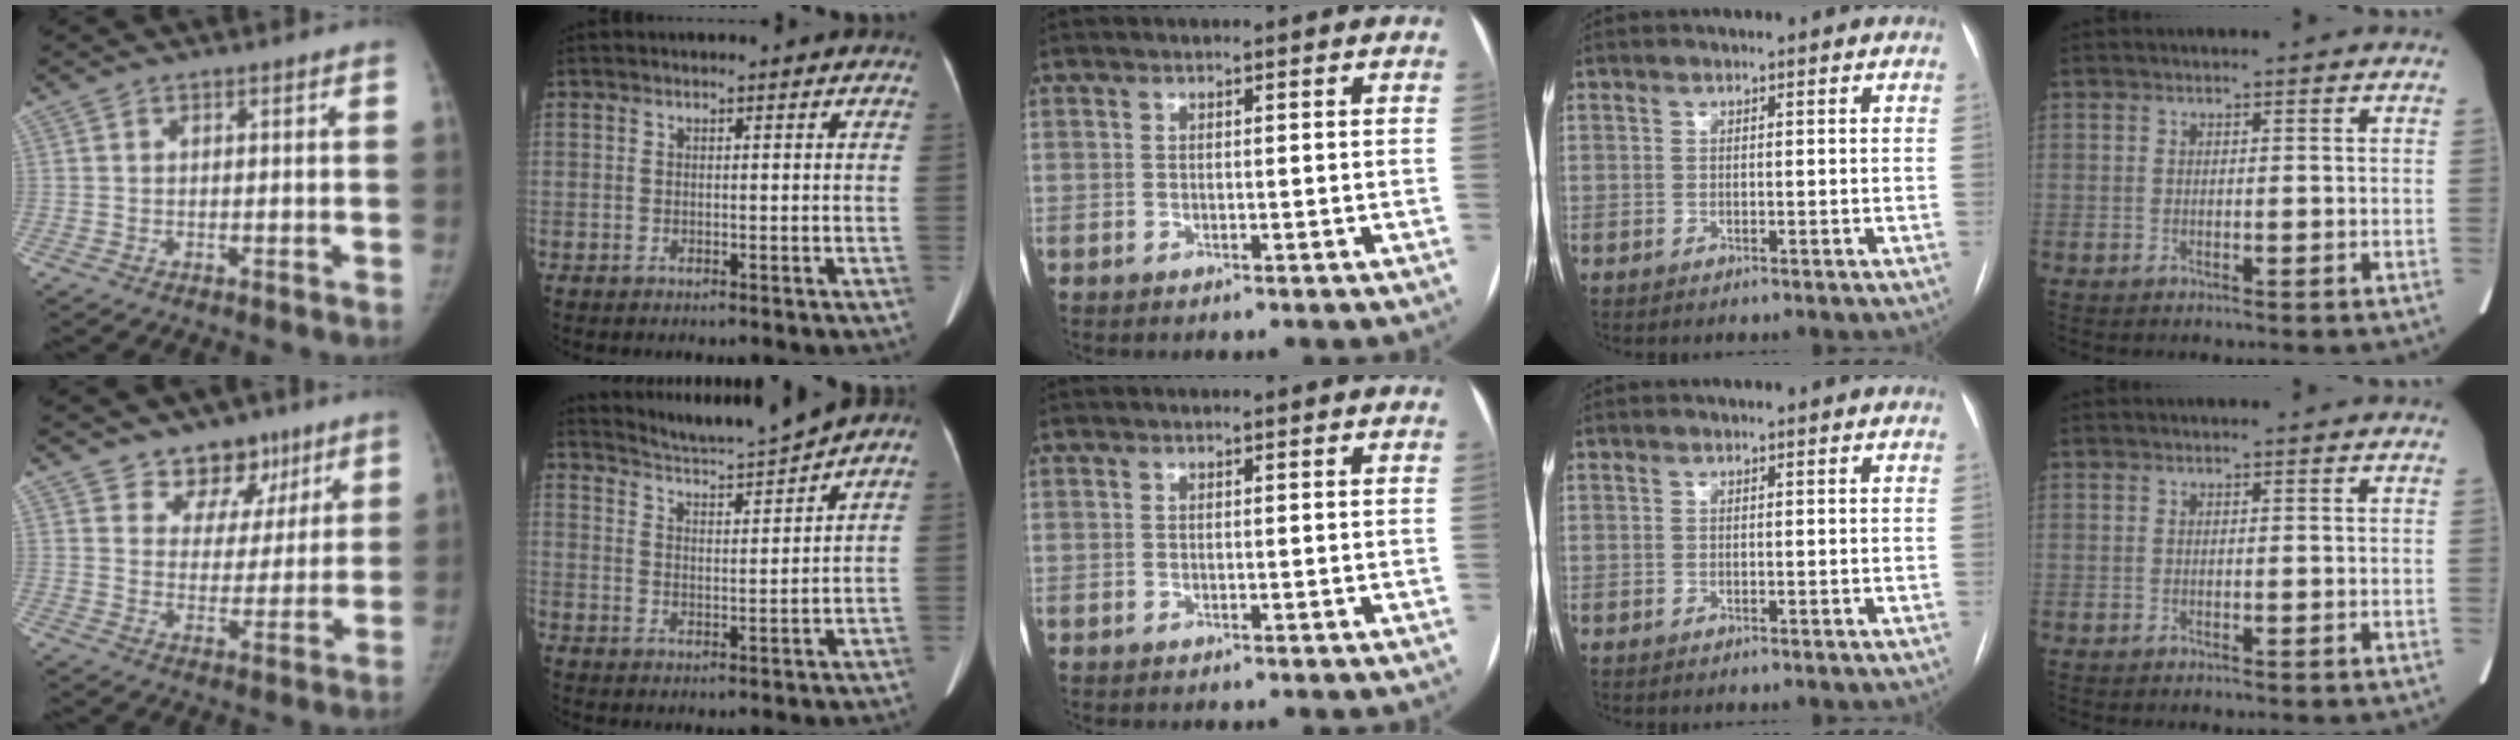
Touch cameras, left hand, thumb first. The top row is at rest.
{"thumb": {"total": 9.9, "force": [6.8, 6.8, 2.5], "torque": [0.017, -0.031, 0.106]}, "index": {"total": 6.2, "force": [5.8, -1.2, 1.8], "torque": [-0.032, -0.002, 0.105]}}